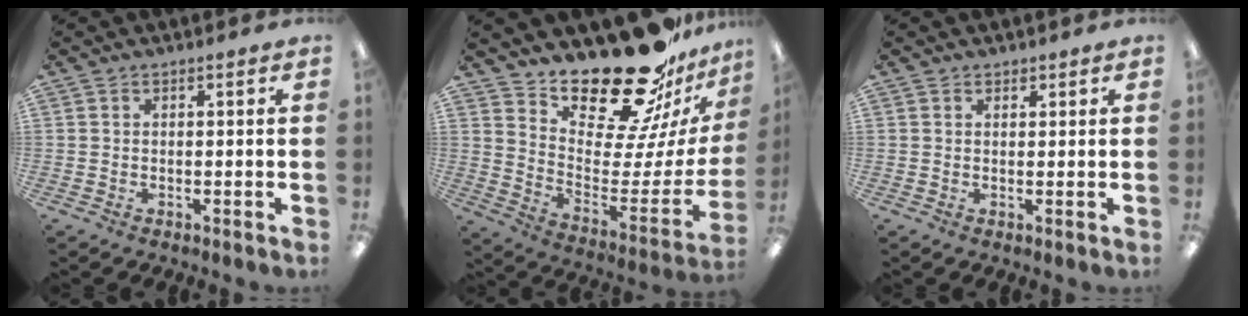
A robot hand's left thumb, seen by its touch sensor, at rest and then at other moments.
{"total": 23.6, "force": [19.5, 7.7, 10.8], "torque": [-0.146, -0.154, 0.333]}
{"total": 1.1, "force": [0.9, 0.7, 0.0], "torque": [0.001, 0.000, 0.018]}